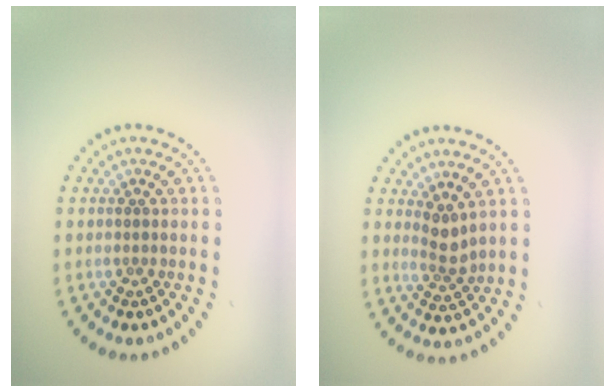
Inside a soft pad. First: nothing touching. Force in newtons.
{"total": 2.1, "press": 1.6, "slide": 1.3}